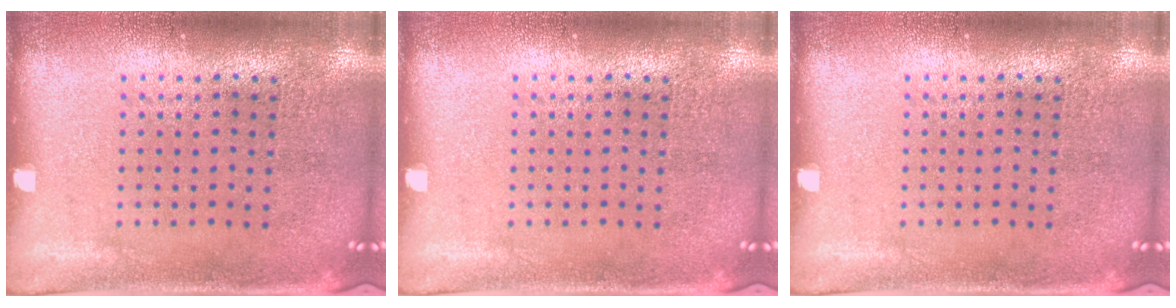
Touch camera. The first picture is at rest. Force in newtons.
{"total": 0.0}
{"total": 0.0}